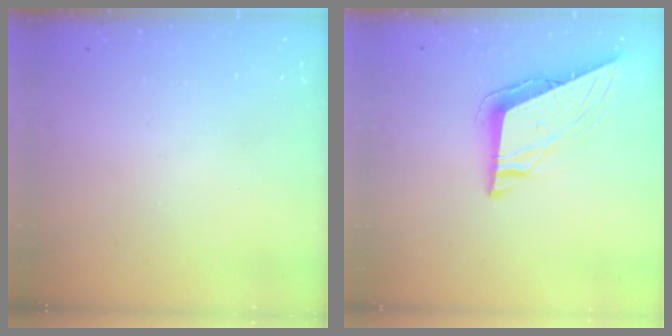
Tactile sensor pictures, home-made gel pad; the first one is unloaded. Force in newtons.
{"total": 8.3, "press": 8.2, "slide": 1.5}